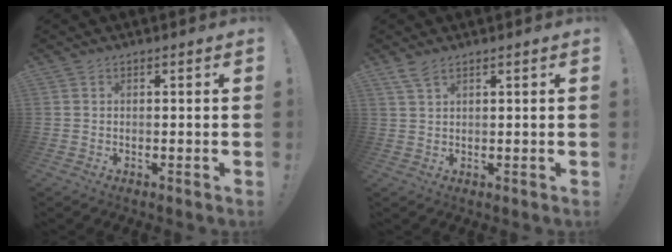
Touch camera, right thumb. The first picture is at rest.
{"total": 3.5, "force": [2.4, 1.1, 2.3], "torque": [-0.055, 0.000, 0.047]}